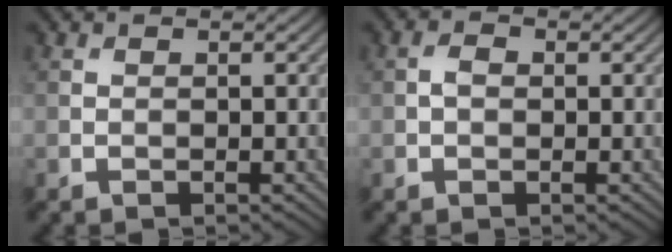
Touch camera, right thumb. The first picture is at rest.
{"total": 1.4, "force": [0.0, 0.9, 1.0], "torque": [-0.019, 0.003, -0.005]}